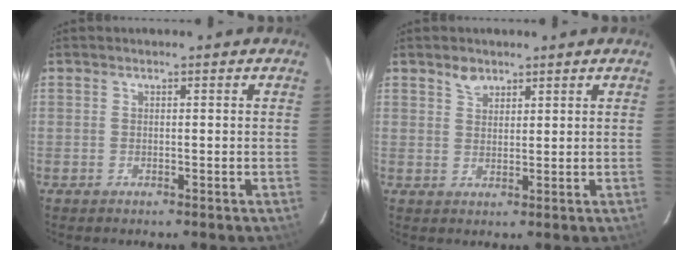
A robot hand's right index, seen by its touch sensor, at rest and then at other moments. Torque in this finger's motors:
{"motor_torque": [0.01, 0.00, 0.00, 0.03]}